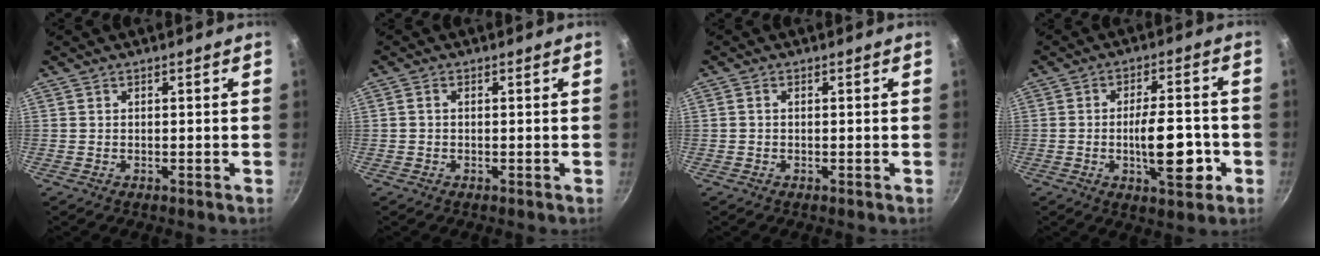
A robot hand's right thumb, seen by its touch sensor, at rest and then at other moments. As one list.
[{"total": 0.9, "force": [0.0, 0.7, 0.6], "torque": [-0.012, 0.006, -0.001]}, {"total": 0.7, "force": [0.0, 0.5, 0.5], "torque": [-0.008, 0.005, -0.001]}, {"total": 11.5, "force": [-2.9, 4.4, 10.2], "torque": [-0.132, 0.016, -0.043]}]